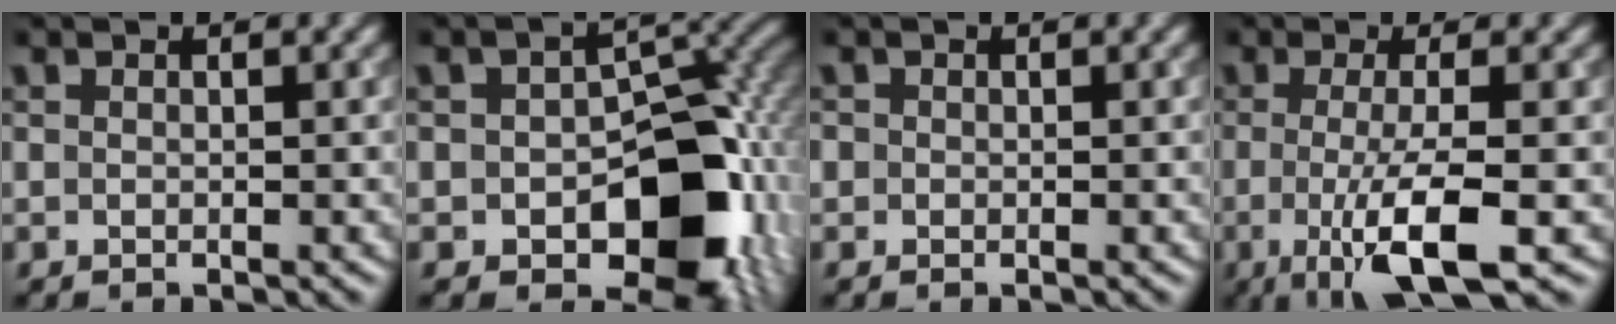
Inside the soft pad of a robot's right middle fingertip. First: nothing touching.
{"total": 12.2, "force": [-3.9, 7.6, 8.7], "torque": [-0.100, -0.013, -0.051]}
{"total": 0.7, "force": [-0.4, 0.6, 0.3], "torque": [-0.001, -0.004, -0.006]}
{"total": 7.1, "force": [-1.6, 1.7, 6.7], "torque": [-0.107, -0.014, -0.031]}